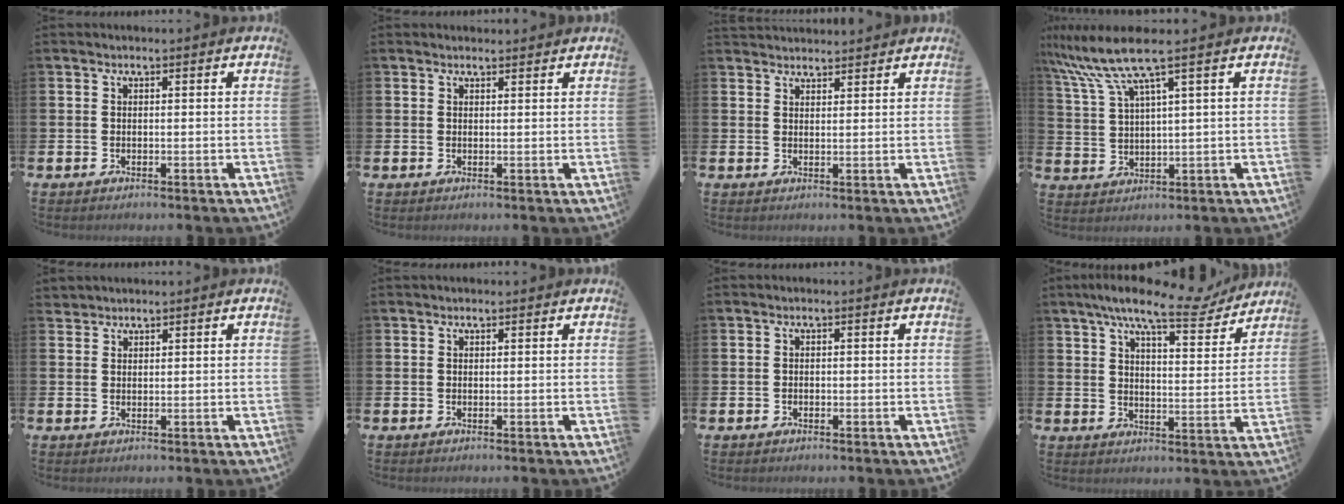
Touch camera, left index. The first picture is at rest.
{"total": 0.8, "force": [0.8, 0.2, 0.1], "torque": [0.007, -0.002, 0.012]}
{"total": 2.5, "force": [2.4, 0.4, -0.1], "torque": [-0.003, -0.010, 0.045]}
{"total": 5.9, "force": [5.3, 0.4, 2.5], "torque": [-0.067, -0.014, 0.099]}
{"total": 1.5, "force": [1.4, 0.5, -0.3], "torque": [0.011, -0.002, 0.024]}
{"total": 0.0}
{"total": 0.6, "force": [-0.3, 0.5, 0.3], "torque": [-0.010, 0.004, -0.007]}
{"total": 9.8, "force": [8.2, 1.7, 5.1], "torque": [-0.092, -0.042, 0.141]}